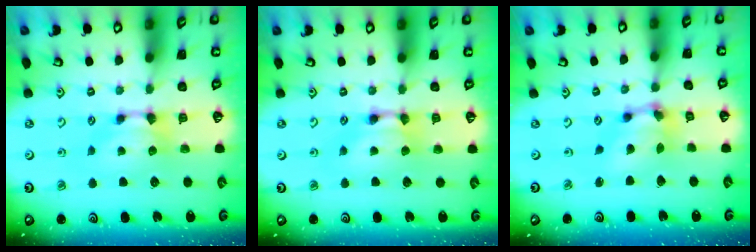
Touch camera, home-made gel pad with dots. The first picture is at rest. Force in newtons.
{"total": 1.9, "press": 1.9, "slide": 0.1}
{"total": 4.8, "press": 4.4, "slide": 1.9}